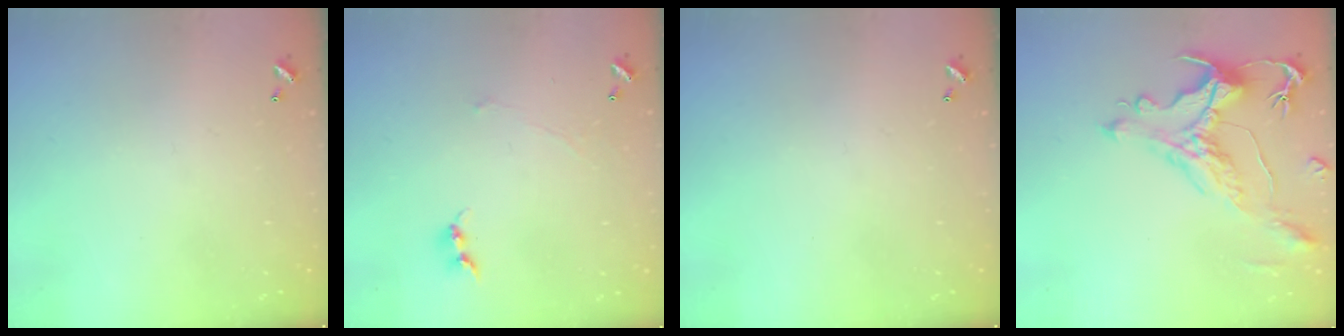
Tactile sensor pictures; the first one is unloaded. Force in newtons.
{"total": 1.0, "press": 0.8, "slide": 0.6}
{"total": 0.0}
{"total": 1.2, "press": 0.2, "slide": 1.2}